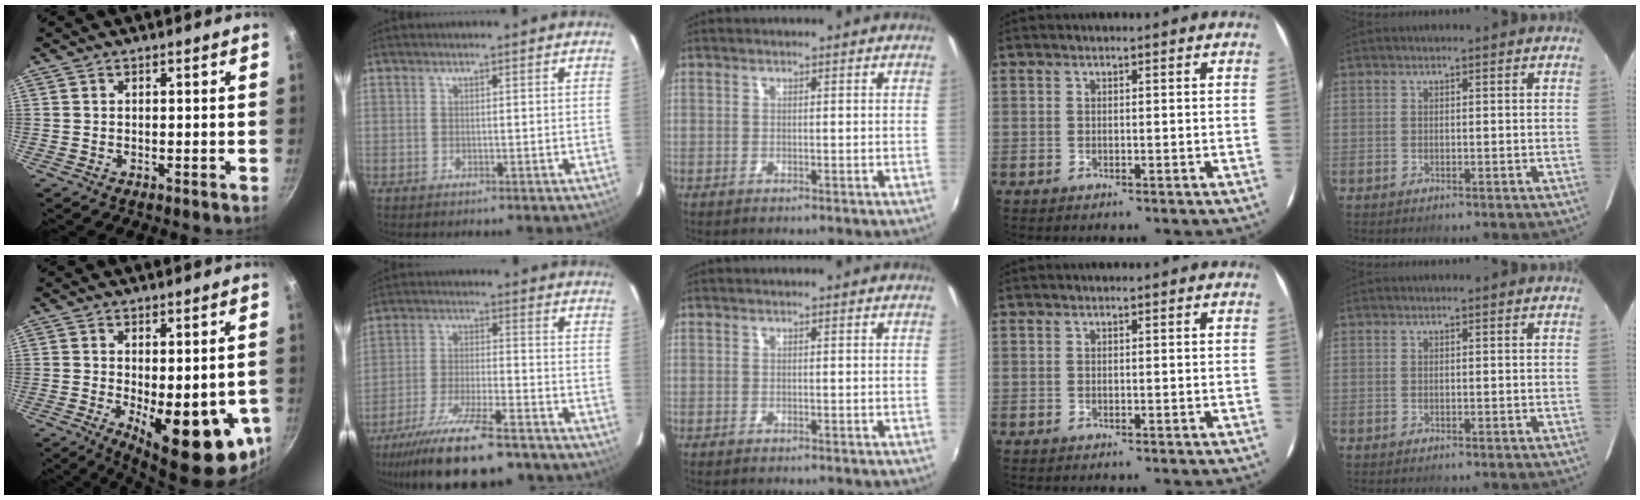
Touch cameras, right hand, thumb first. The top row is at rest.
{"thumb": {"total": 16.6, "force": [-3.3, 6.6, 14.9], "torque": [-0.171, -0.022, -0.029]}, "index": {"total": 19.7, "force": [-16.1, 4.4, 10.6], "torque": [-0.212, -0.038, -0.255]}}